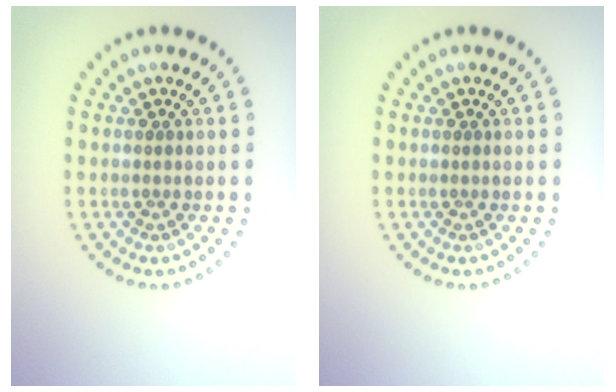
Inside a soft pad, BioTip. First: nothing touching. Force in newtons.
{"total": 0.0}